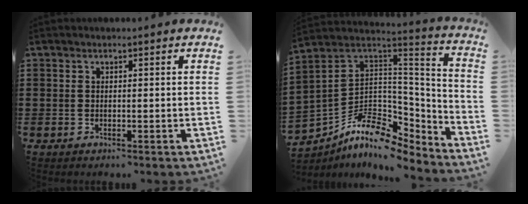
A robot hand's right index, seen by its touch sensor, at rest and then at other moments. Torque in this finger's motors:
{"motor_torque": [1.11, 1.02, 0.35, 0.01]}